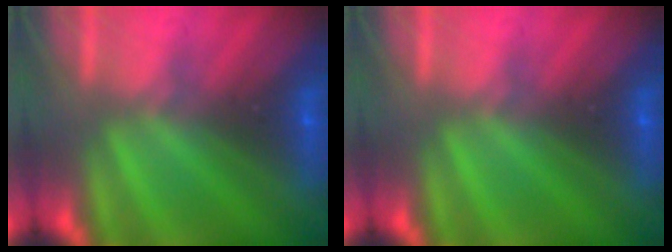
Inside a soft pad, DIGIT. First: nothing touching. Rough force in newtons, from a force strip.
{"total": 0.0}